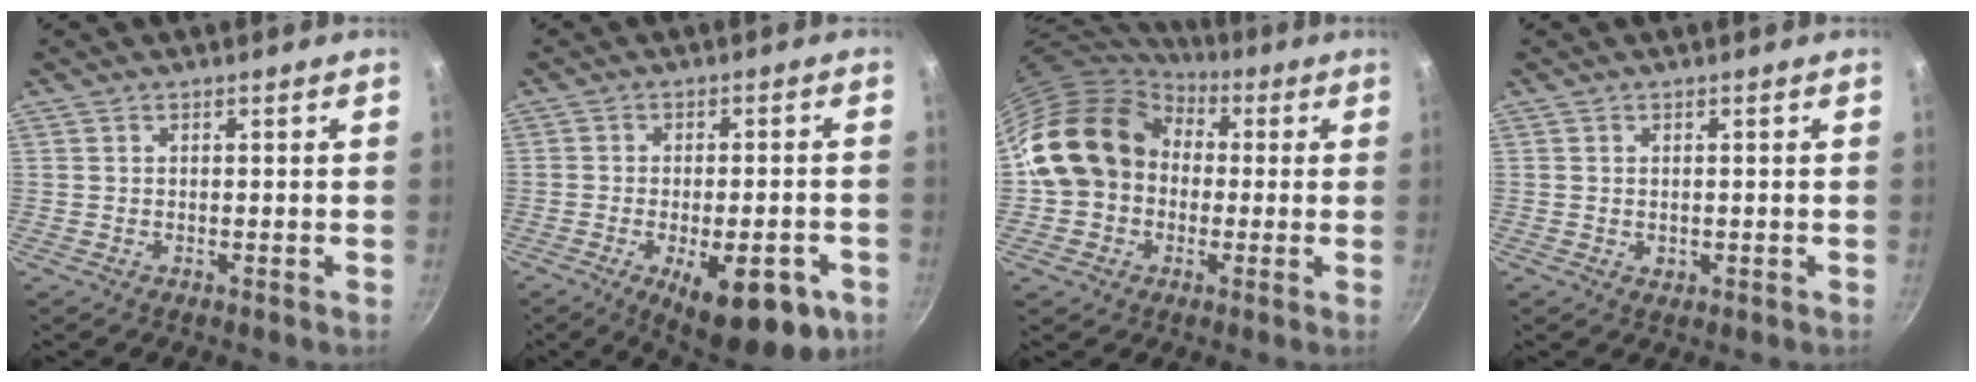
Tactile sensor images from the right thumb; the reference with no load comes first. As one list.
[{"total": 15.0, "force": [-6.3, 6.1, 12.2], "torque": [-0.136, 0.011, -0.077]}, {"total": 16.6, "force": [1.9, 13.8, 9.1], "torque": [-0.139, 0.039, 0.025]}, {"total": 1.2, "force": [-0.1, 1.0, 0.7], "torque": [-0.009, 0.000, -0.001]}]